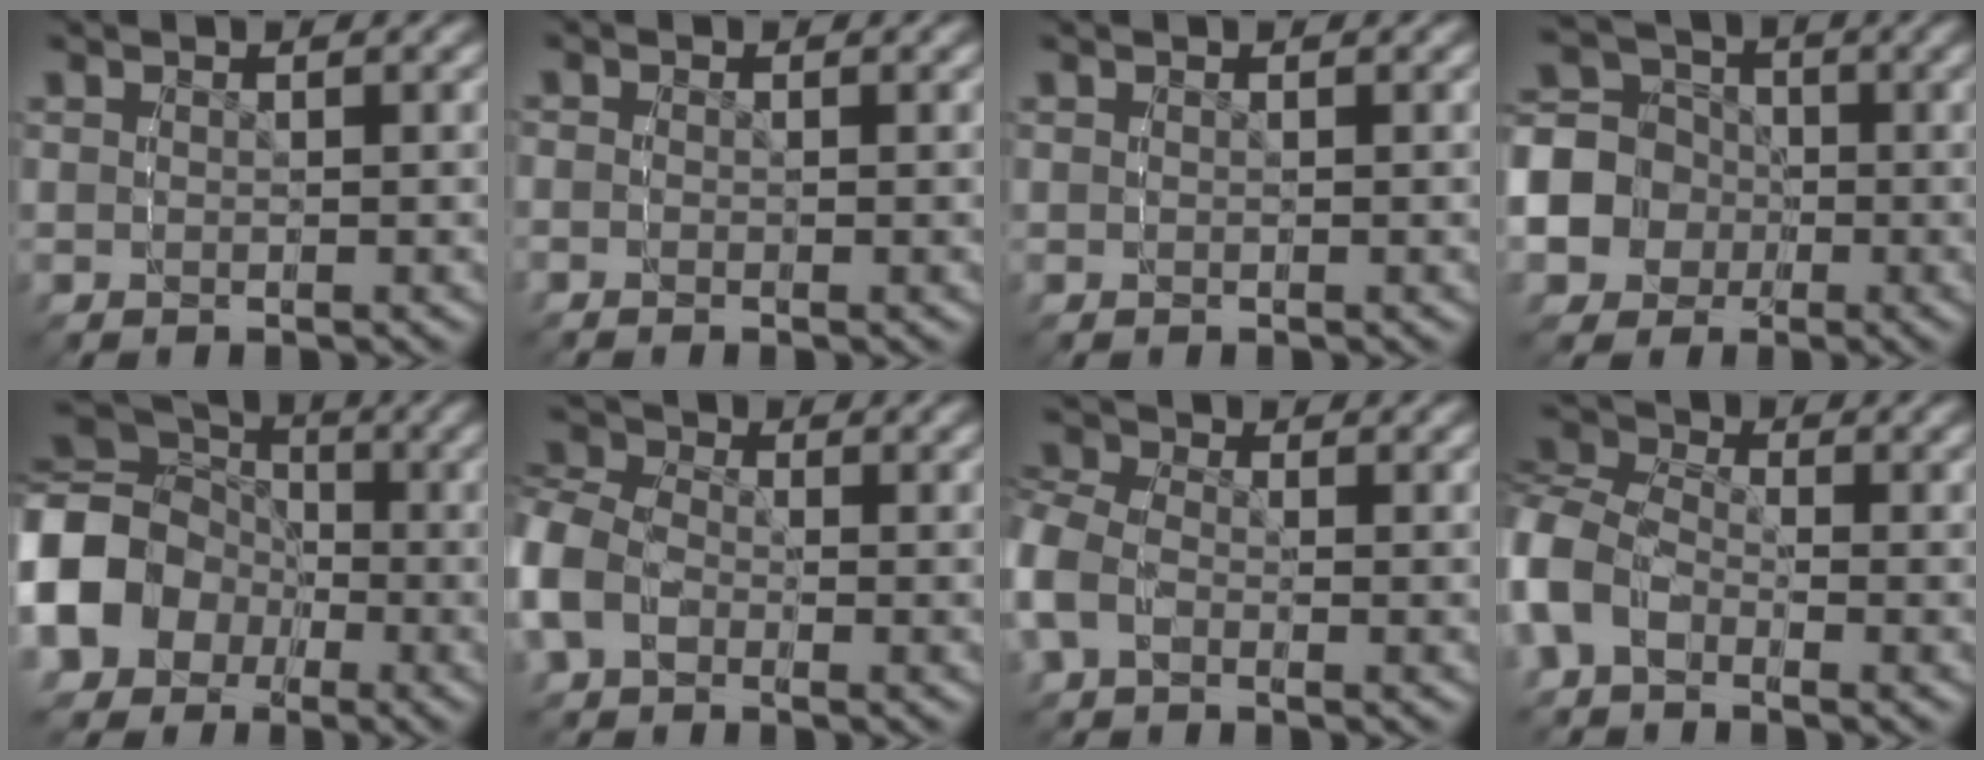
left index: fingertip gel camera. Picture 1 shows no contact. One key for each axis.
{"total": 1.6, "fx": -0.9, "fy": -1.1, "fz": -0.6, "tx": 0.015, "ty": -0.002, "tz": -0.019}
{"total": 0.0}
{"total": 9.3, "fx": -1.2, "fy": 8.6, "fz": 3.3, "tx": -0.075, "ty": -0.035, "tz": -0.018}
{"total": 9.1, "fx": -1.4, "fy": 7.9, "fz": 4.2, "tx": -0.087, "ty": -0.015, "tz": -0.025}
{"total": 6.2, "fx": -1.7, "fy": 4.9, "fz": 3.4, "tx": -0.063, "ty": -0.013, "tz": -0.031}
{"total": 3.8, "fx": -2.1, "fy": 2.7, "fz": 1.7, "tx": -0.038, "ty": -0.010, "tz": -0.040}
{"total": 9.3, "fx": -1.5, "fy": 7.4, "fz": 5.5, "tx": -0.103, "ty": -0.011, "tz": -0.031}